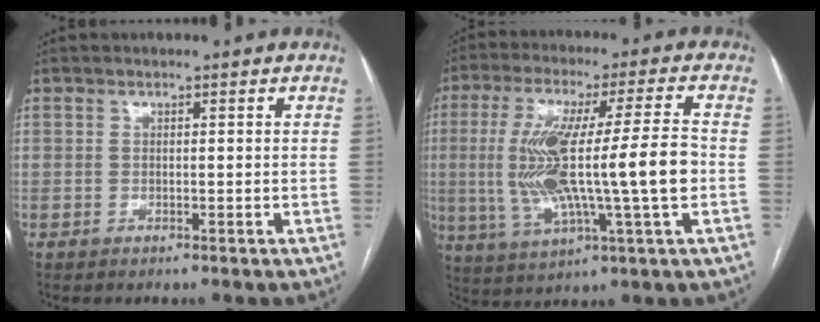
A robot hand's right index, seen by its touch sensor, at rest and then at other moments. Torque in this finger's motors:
{"motor_torque": [1.22, -0.37, 0.57, 0.21]}